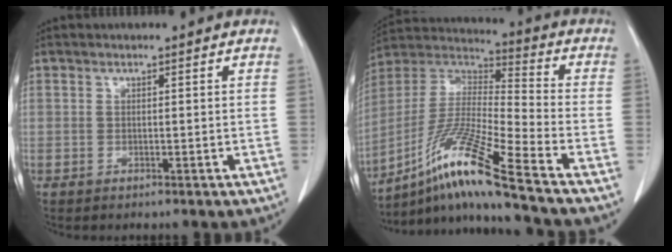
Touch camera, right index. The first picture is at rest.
{"total": 16.2, "force": [-11.0, -1.4, 11.9], "torque": [-0.247, -0.010, -0.202]}